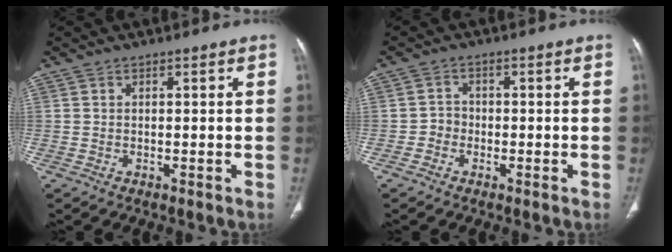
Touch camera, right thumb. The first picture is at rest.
{"total": 2.4, "force": [-1.0, 2.1, 0.6], "torque": [0.004, 0.011, -0.026]}